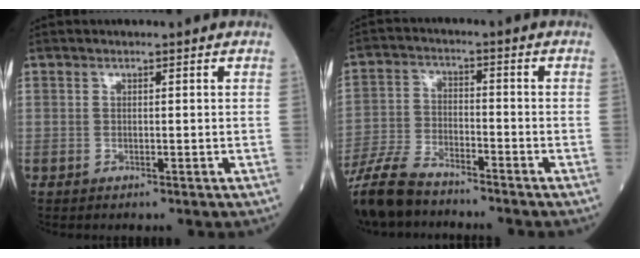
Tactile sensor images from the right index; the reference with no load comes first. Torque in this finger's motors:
{"motor_torque": [0.71, -0.72, 0.58, 0.17]}